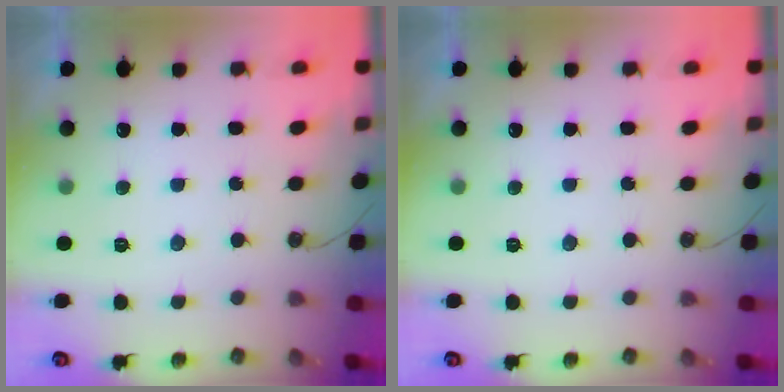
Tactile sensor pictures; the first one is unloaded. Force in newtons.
{"total": 0.0}